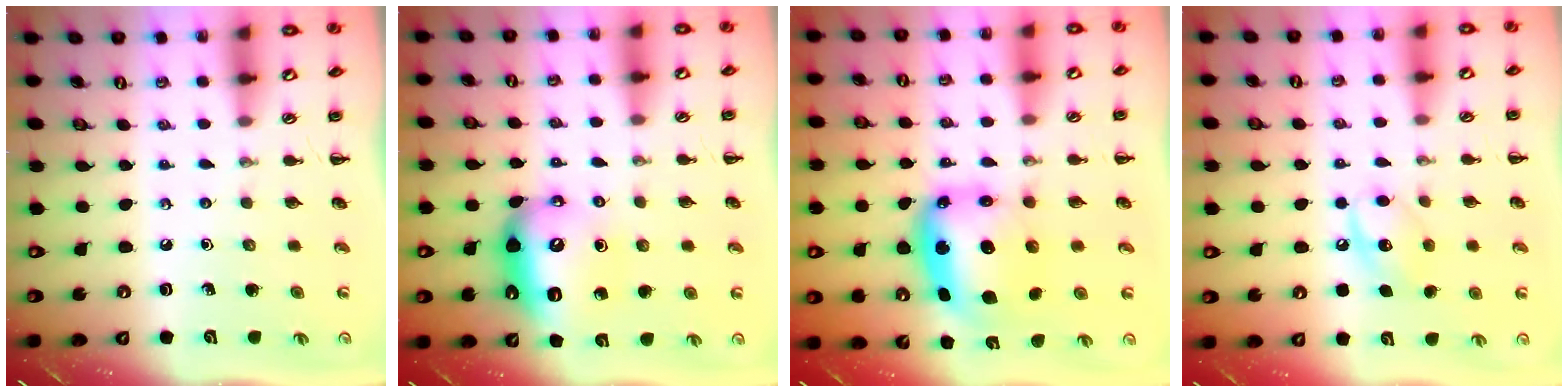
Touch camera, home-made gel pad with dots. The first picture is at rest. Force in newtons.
{"total": 10.8, "press": 10.7, "slide": 1.3}
{"total": 7.2, "press": 7.1, "slide": 1.7}
{"total": 9.2, "press": 9.2, "slide": 1.0}